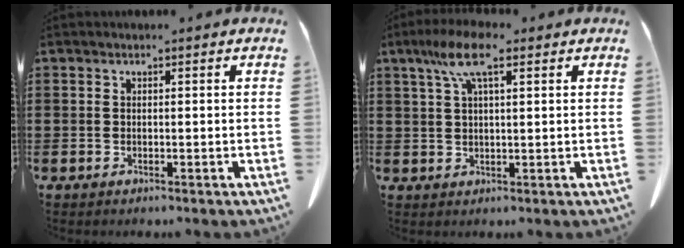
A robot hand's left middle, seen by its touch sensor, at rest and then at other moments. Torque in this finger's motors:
{"motor_torque": [1.12, -0.40, 0.60, 0.16]}